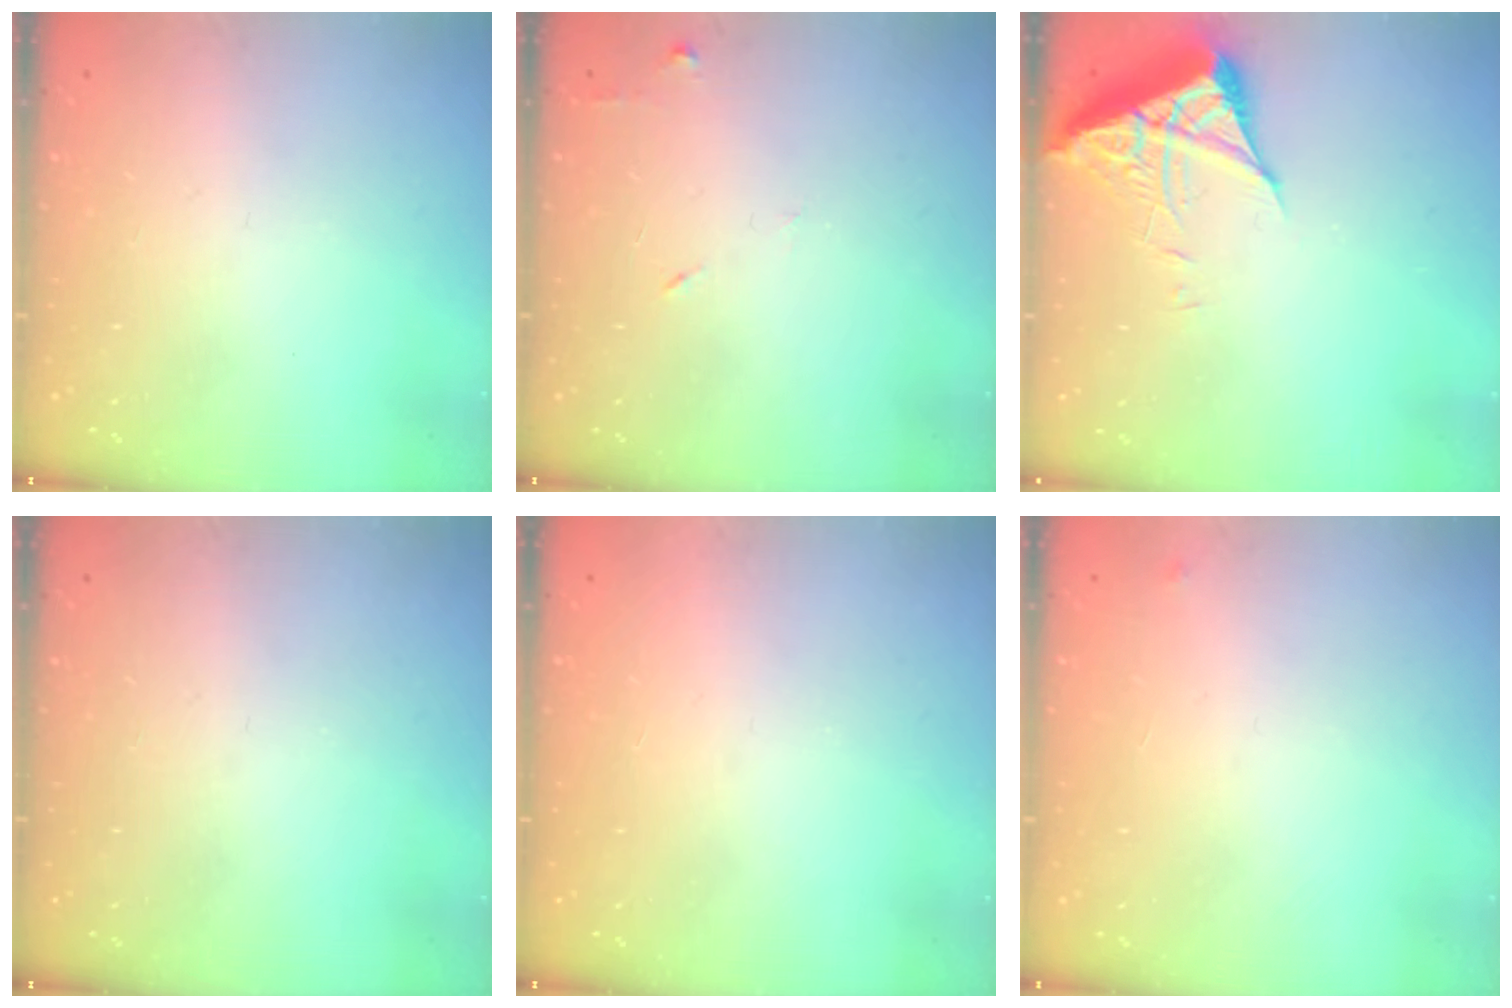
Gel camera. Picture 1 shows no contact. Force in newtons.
{"total": 6.3, "press": 6.2, "slide": 0.7}
{"total": 6.1, "press": 6.1, "slide": 0.7}
{"total": 0.0}
{"total": 1.6, "press": 1.5, "slide": 0.1}
{"total": 2.5, "press": 2.4, "slide": 0.4}